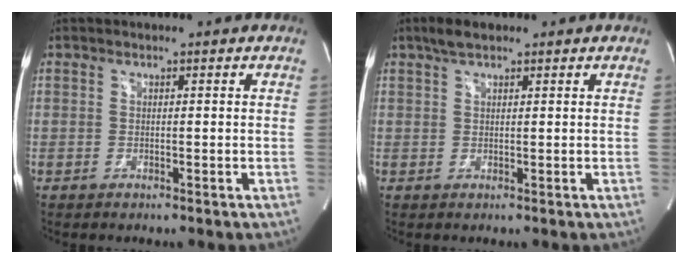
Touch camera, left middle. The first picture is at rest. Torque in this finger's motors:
{"motor_torque": [-0.09, -0.14, -0.17, -0.01]}